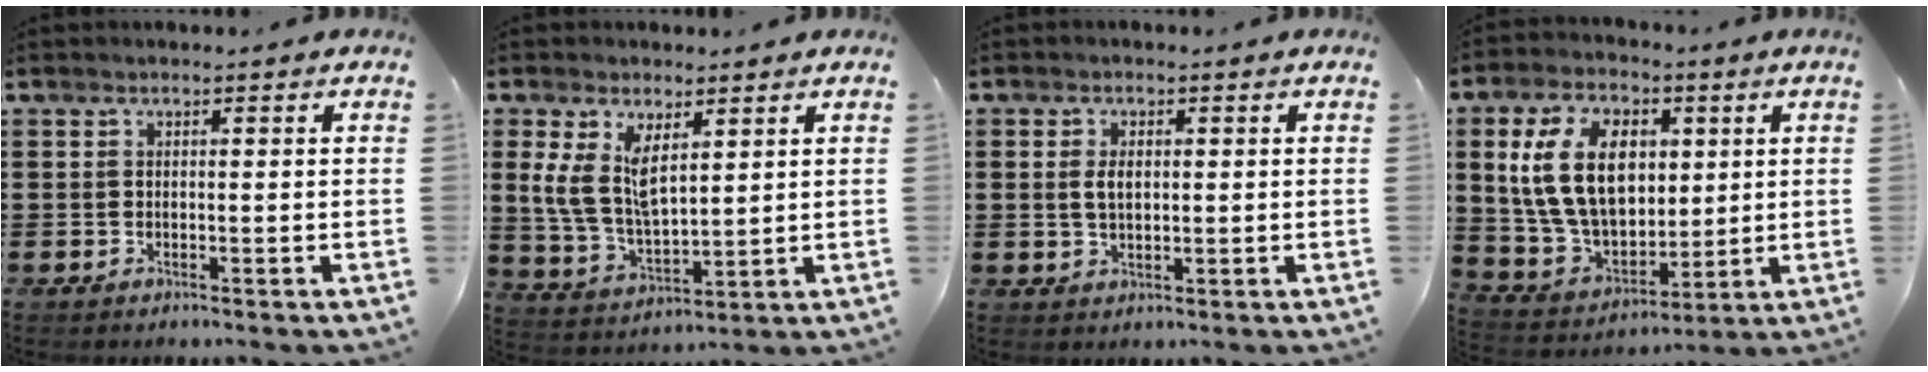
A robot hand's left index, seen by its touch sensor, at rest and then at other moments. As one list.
[{"total": 8.0, "force": [3.6, 3.8, 6.0], "torque": [-0.141, -0.005, 0.063]}, {"total": 2.5, "force": [0.4, 1.4, 2.0], "torque": [-0.044, 0.007, 0.005]}, {"total": 13.6, "force": [3.5, 9.0, 9.5], "torque": [-0.231, 0.021, 0.065]}]